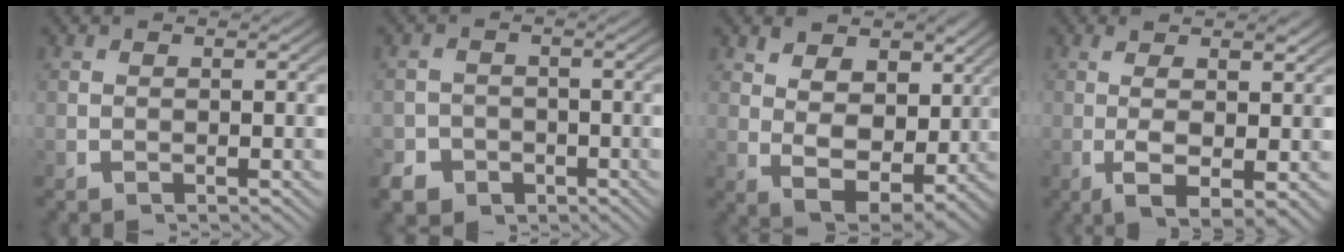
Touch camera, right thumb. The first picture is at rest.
{"total": 5.5, "force": [-3.7, 3.8, 1.3], "torque": [-0.015, -0.029, -0.057]}
{"total": 8.0, "force": [1.2, 5.9, 5.4], "torque": [-0.112, -0.045, 0.033]}
{"total": 6.0, "force": [-1.1, 2.8, 5.2], "torque": [-0.106, -0.029, -0.002]}